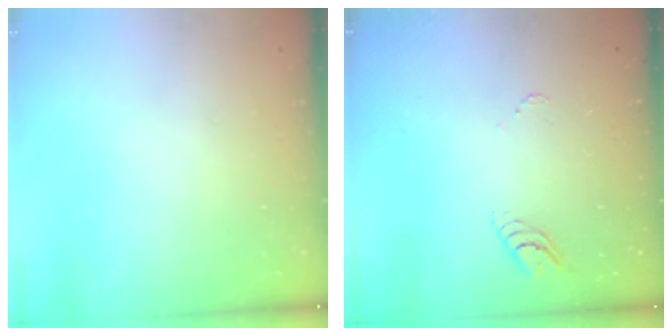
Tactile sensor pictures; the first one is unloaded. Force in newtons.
{"total": 3.6, "press": 3.6, "slide": 0.5}